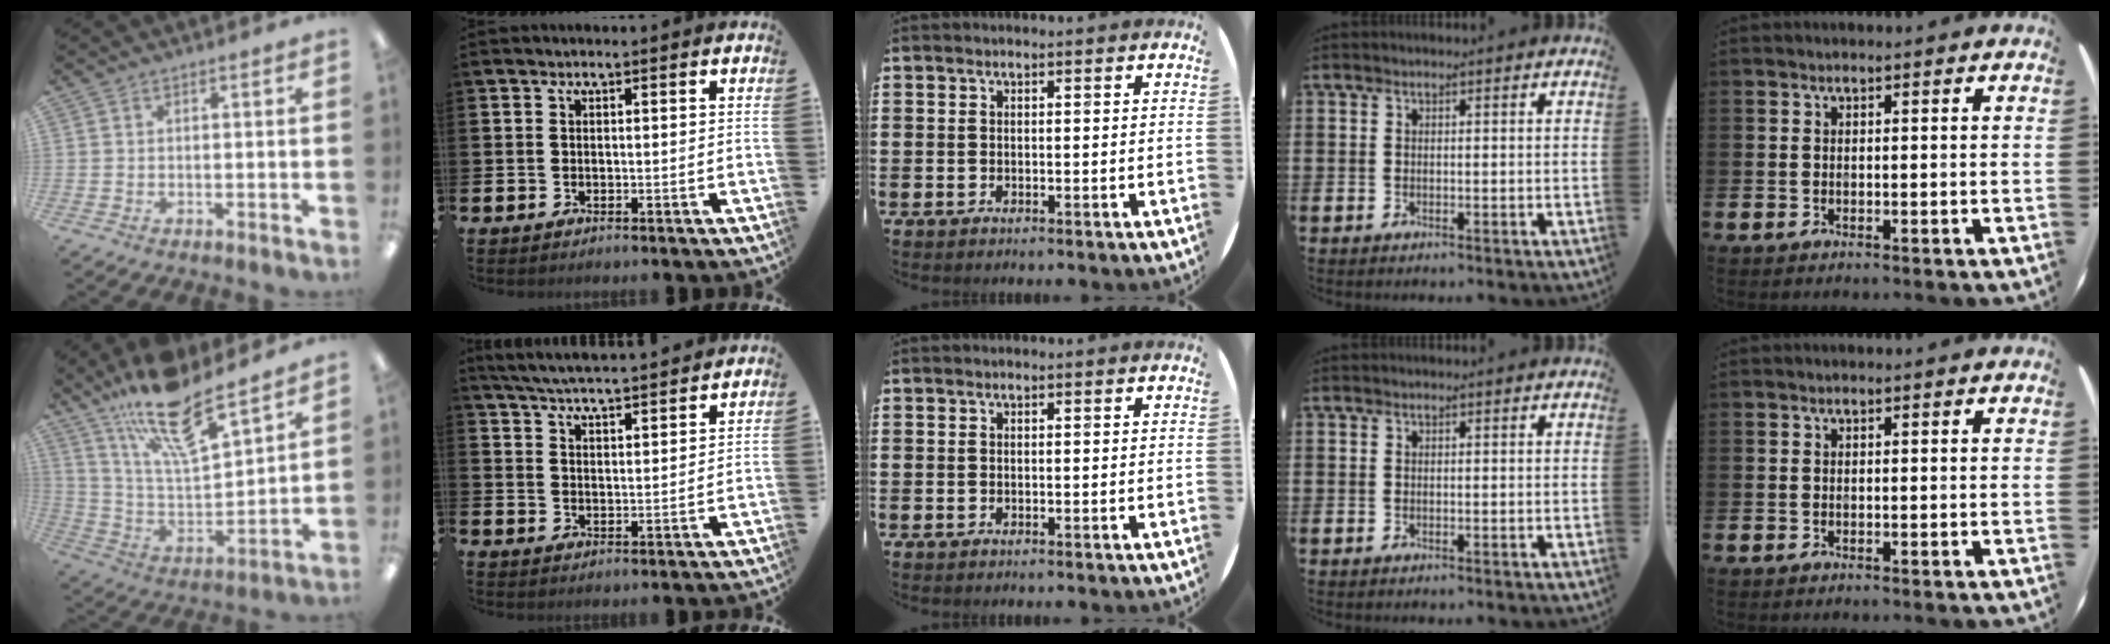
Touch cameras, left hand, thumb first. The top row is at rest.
{"thumb": {"total": 18.0, "force": [13.7, 5.4, 10.4], "torque": [-0.188, -0.083, 0.234]}, "index": {"total": 5.5, "force": [5.4, 0.0, 0.9], "torque": [-0.037, -0.036, 0.095]}}